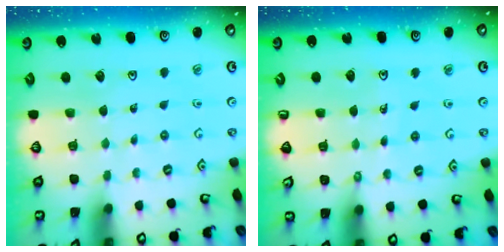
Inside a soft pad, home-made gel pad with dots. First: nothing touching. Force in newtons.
{"total": 4.7, "press": 4.5, "slide": 1.4}